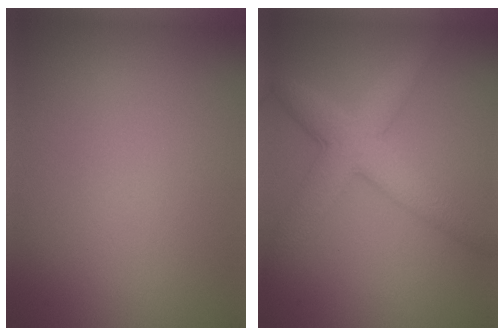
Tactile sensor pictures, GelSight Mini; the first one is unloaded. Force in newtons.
{"total": 6.1, "press": 6.1, "slide": 0.1}